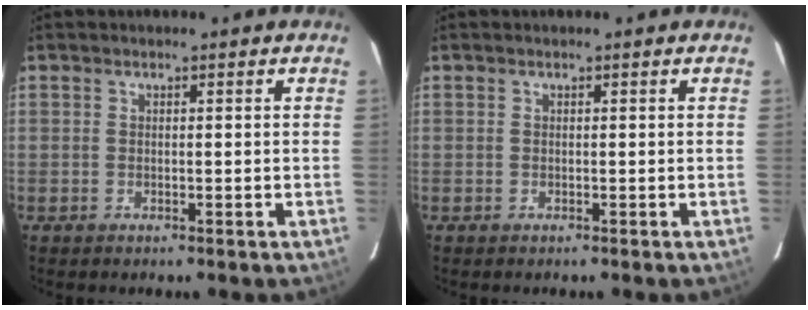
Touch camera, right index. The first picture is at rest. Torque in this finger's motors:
{"motor_torque": [-0.03, 0.03, 0.00, 0.00]}